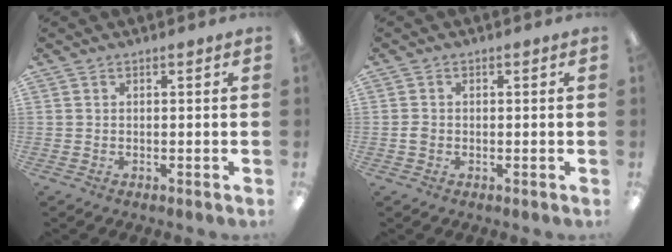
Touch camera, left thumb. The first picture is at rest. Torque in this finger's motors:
{"motor_torque": [-0.16, 0.10, 0.36, -0.08, -0.01]}